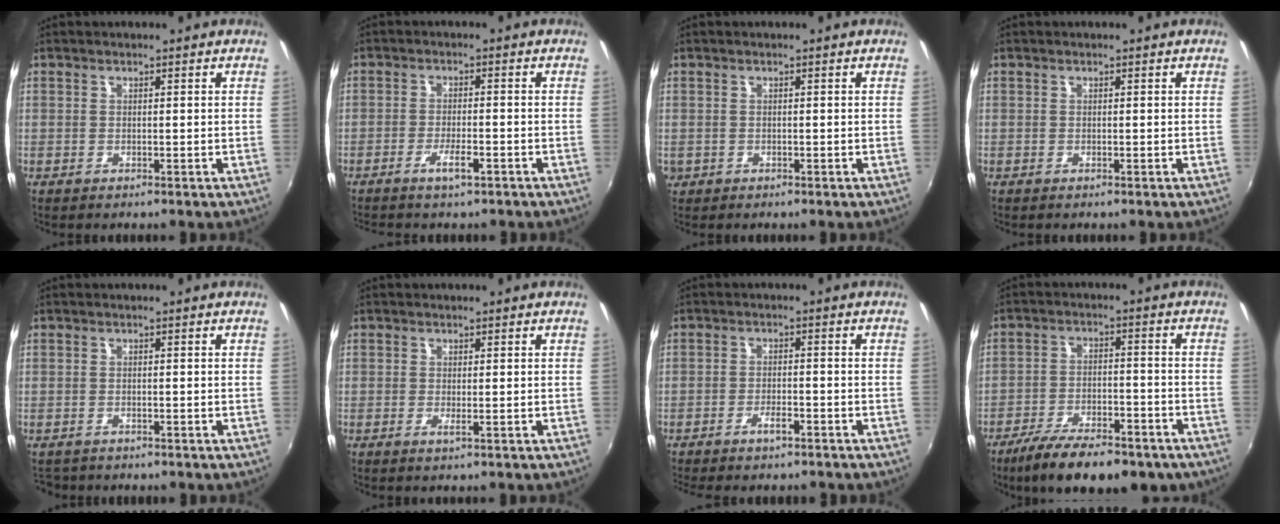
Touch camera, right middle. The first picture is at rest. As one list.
[{"total": 3.5, "force": [-2.4, 0.6, 2.4], "torque": [-0.057, -0.001, -0.045]}, {"total": 1.4, "force": [-0.3, 1.2, 0.4], "torque": [-0.009, -0.003, -0.005]}, {"total": 0.0}, {"total": 2.5, "force": [-2.2, 1.1, 0.7], "torque": [-0.019, -0.011, -0.033]}, {"total": 0.9, "force": [-0.2, -0.3, 0.9], "torque": [-0.016, -0.002, -0.003]}, {"total": 3.1, "force": [-2.5, 0.8, 1.7], "torque": [-0.044, 0.002, -0.044]}, {"total": 17.1, "force": [-12.6, 6.0, 9.8], "torque": [-0.185, -0.035, -0.186]}]